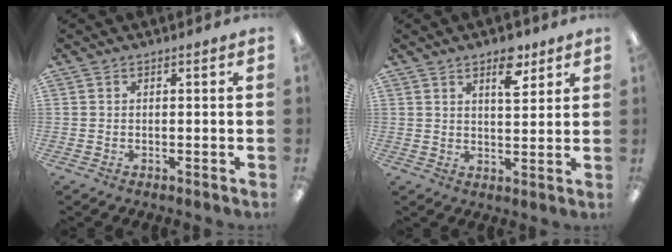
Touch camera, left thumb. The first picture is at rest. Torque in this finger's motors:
{"motor_torque": [0.08, 0.28, 0.09, -0.13, 0.08]}